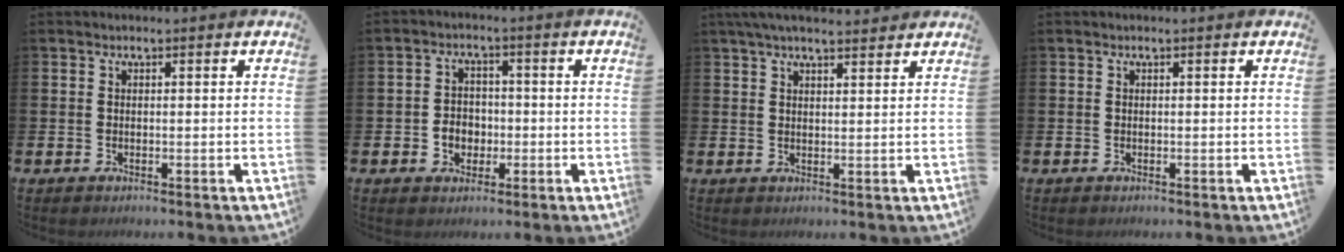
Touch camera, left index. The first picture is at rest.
{"total": 3.3, "force": [-0.8, 2.9, 1.5], "torque": [-0.018, -0.001, -0.024]}
{"total": 3.9, "force": [3.5, 0.6, 1.5], "torque": [-0.035, -0.006, 0.065]}
{"total": 0.0}